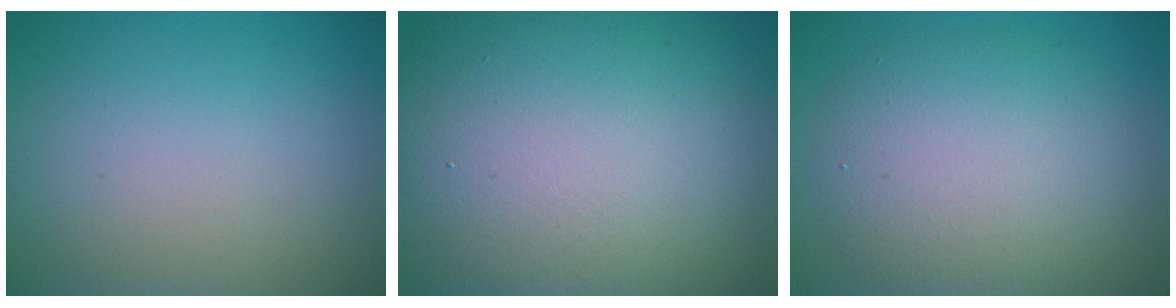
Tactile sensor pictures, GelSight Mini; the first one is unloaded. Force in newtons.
{"total": 17.8, "press": 17.8, "slide": 1.0}
{"total": 6.8, "press": 6.8, "slide": 0.3}